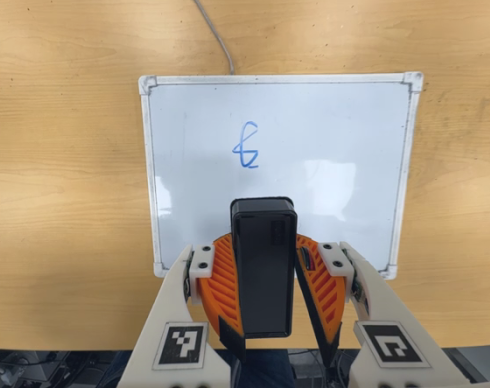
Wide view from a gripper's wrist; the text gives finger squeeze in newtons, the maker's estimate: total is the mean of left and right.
{"total": 7.5, "left": 8.0, "right": 7.1}